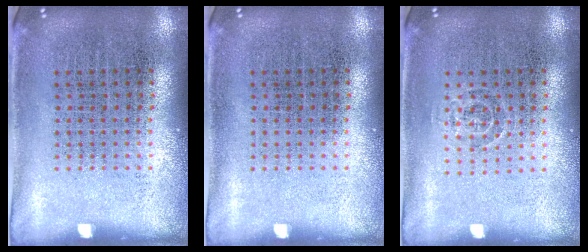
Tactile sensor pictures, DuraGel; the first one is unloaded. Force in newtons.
{"total": 0.0}
{"total": 0.8, "press": 0.5, "slide": 0.6}